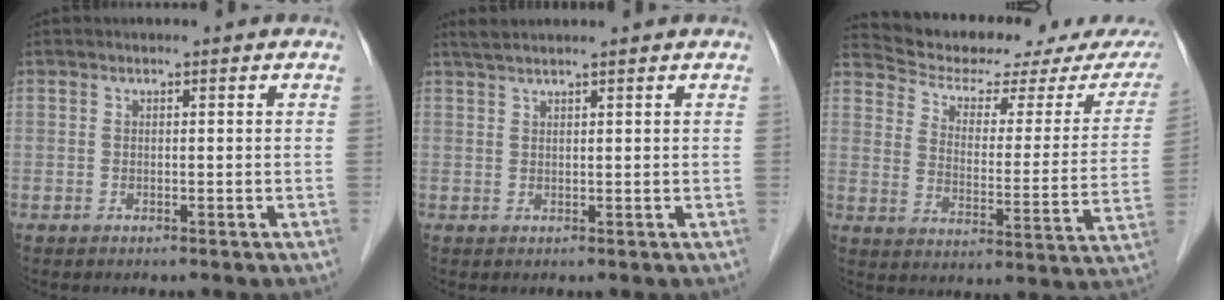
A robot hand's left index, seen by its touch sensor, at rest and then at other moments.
{"total": 4.1, "force": [3.5, -0.5, 2.0], "torque": [-0.027, 0.031, 0.061]}
{"total": 18.3, "force": [16.9, 3.0, 6.3], "torque": [-0.084, -0.027, 0.221]}